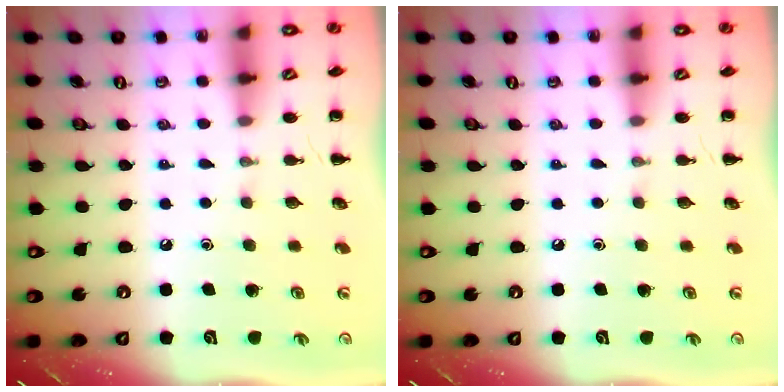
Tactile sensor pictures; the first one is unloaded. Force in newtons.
{"total": 0.0}